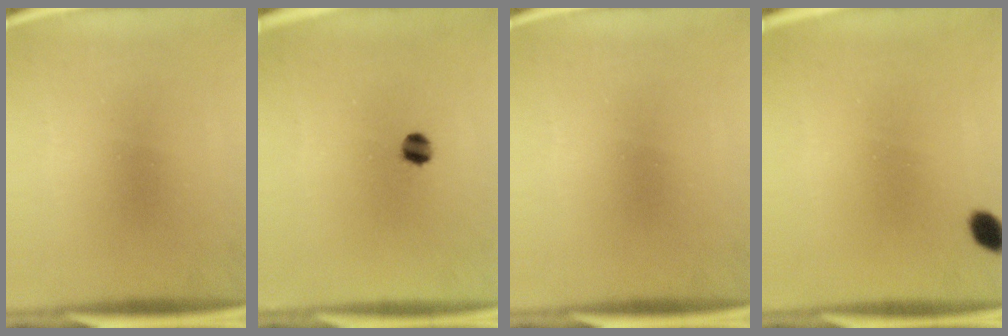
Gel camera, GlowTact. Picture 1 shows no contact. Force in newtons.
{"total": 3.3}
{"total": 0.0}
{"total": 2.7}